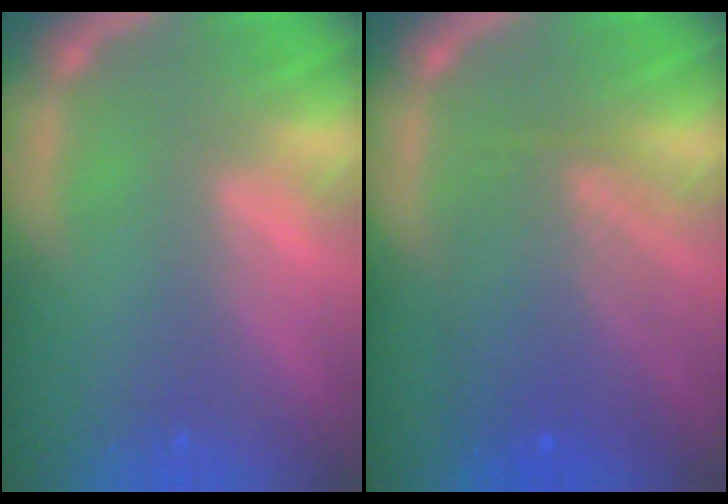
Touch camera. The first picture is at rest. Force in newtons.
{"total": 6.5}